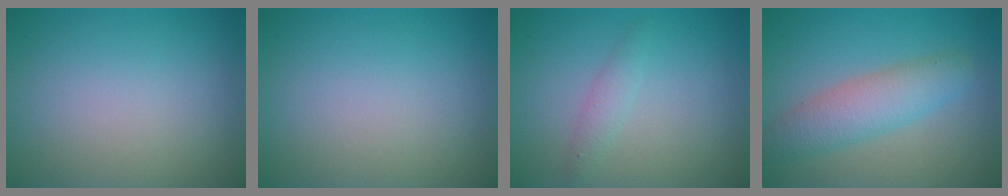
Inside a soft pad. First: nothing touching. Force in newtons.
{"total": 0.0}
{"total": 1.4, "press": 1.4, "slide": 0.0}
{"total": 4.4, "press": 4.4, "slide": 0.0}